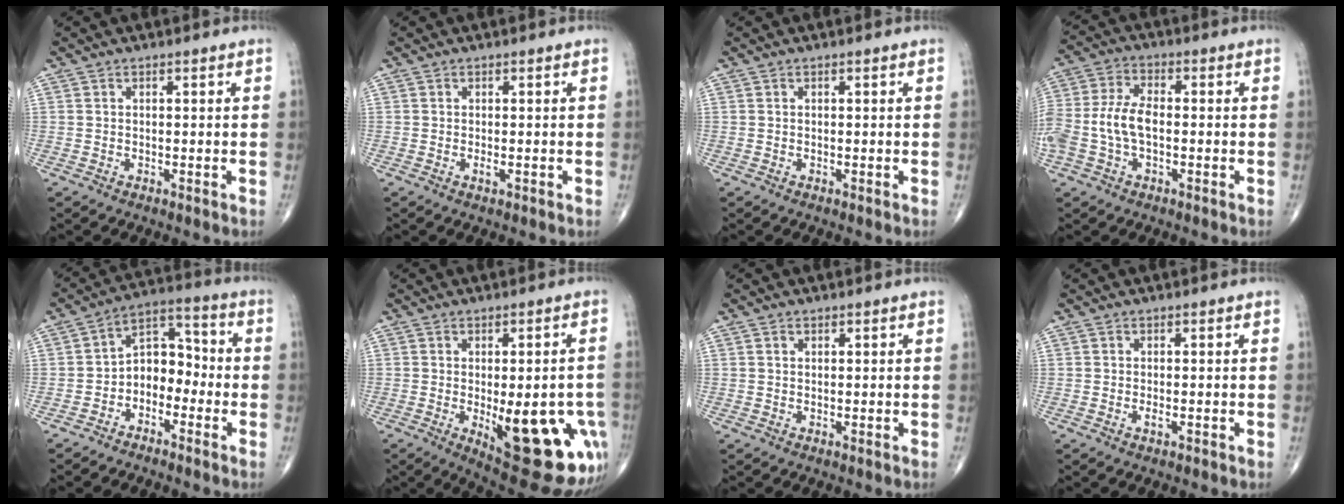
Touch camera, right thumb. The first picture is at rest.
{"total": 0.9, "force": [-0.2, 0.4, 0.8], "torque": [-0.015, -0.002, -0.005]}
{"total": 0.0}
{"total": 10.9, "force": [-1.5, 6.2, 8.8], "torque": [-0.208, 0.025, -0.031]}
{"total": 8.2, "force": [-2.7, 5.9, 5.1], "torque": [-0.047, 0.047, -0.062]}
{"total": 20.6, "force": [-5.4, 8.3, 18.1], "torque": [-0.168, -0.005, -0.042]}
{"total": 0.9, "force": [0.4, 0.7, 0.4], "torque": [-0.005, -0.002, 0.007]}
{"total": 1.0, "force": [-0.3, 0.4, 0.9], "torque": [-0.017, -0.002, -0.006]}